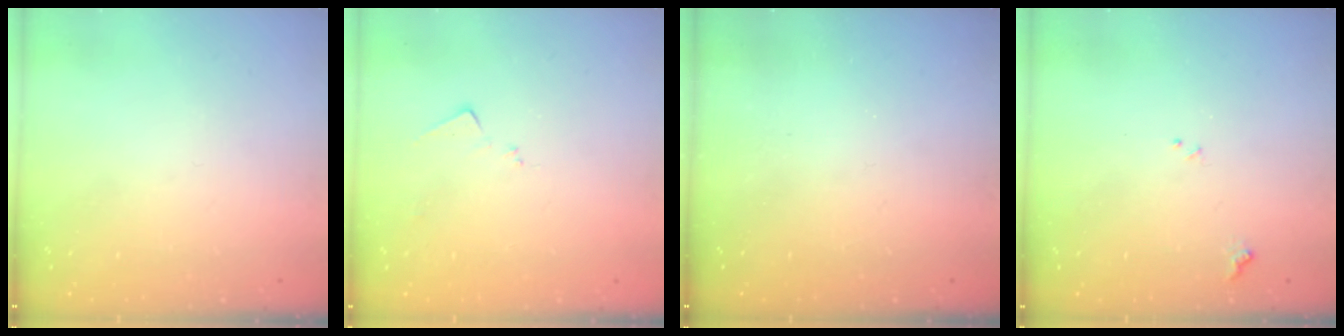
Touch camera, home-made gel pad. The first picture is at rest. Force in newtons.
{"total": 6.8, "press": 6.7, "slide": 0.8}
{"total": 0.8, "press": 0.8, "slide": 0.3}
{"total": 7.2, "press": 7.1, "slide": 0.9}